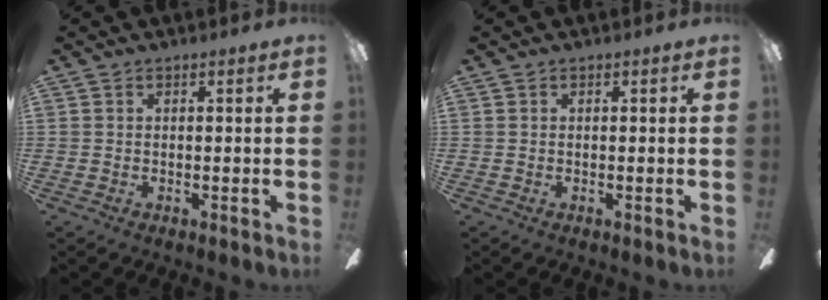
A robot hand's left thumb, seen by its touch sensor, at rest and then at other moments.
{"total": 0.0}